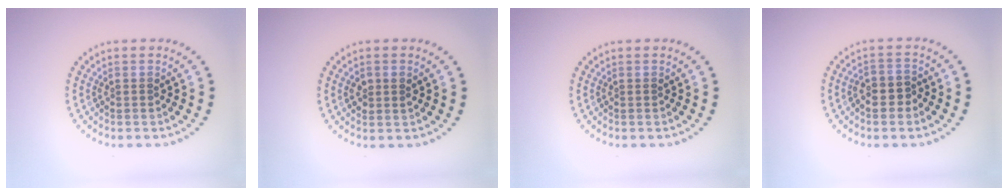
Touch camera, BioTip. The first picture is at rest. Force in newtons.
{"total": 1.4, "press": 1.4, "slide": 0.2}
{"total": 0.0}
{"total": 2.3, "press": 2.1, "slide": 0.9}